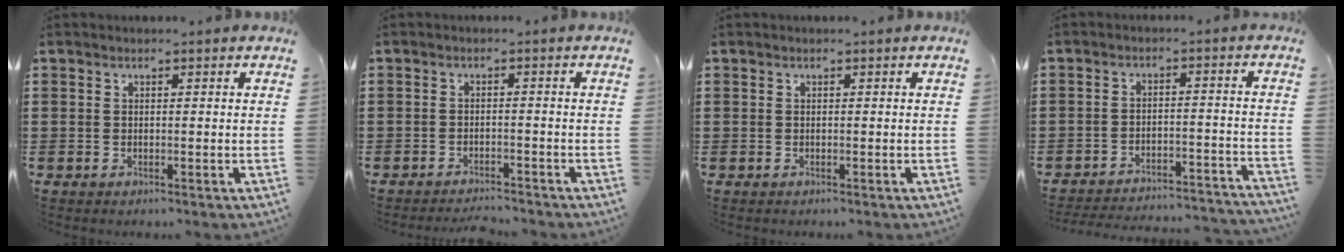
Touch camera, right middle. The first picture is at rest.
{"total": 2.1, "force": [-2.1, 0.0, 0.1], "torque": [-0.009, -0.002, -0.044]}
{"total": 0.0}
{"total": 4.1, "force": [-4.0, 0.0, 0.9], "torque": [-0.026, -0.004, -0.084]}